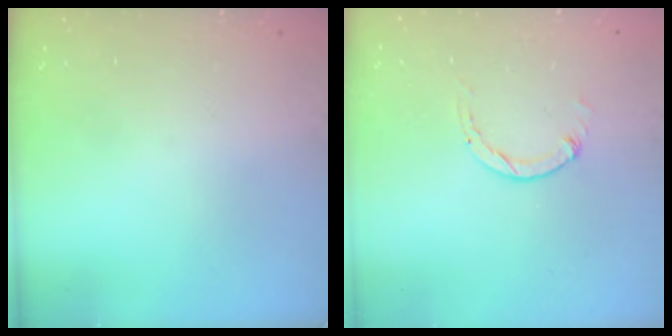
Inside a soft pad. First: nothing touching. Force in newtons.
{"total": 1.2, "press": 1.2, "slide": 0.3}